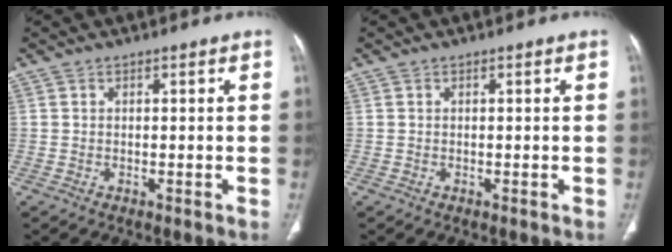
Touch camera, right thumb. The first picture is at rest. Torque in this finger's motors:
{"motor_torque": [-0.09, 0.09, -0.07, 0.07, 0.00]}